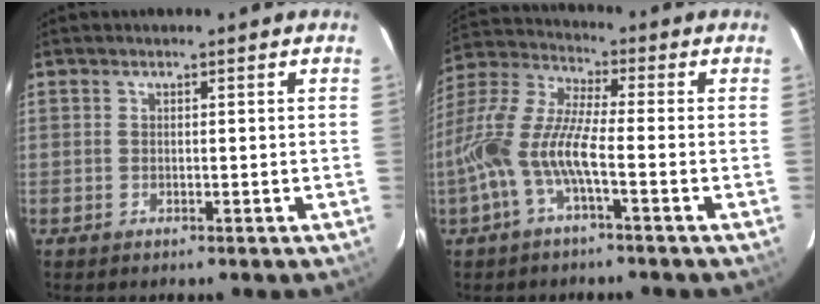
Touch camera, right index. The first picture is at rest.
{"total": 11.7, "force": [-3.7, 2.0, 10.9], "torque": [-0.240, 0.002, -0.077]}